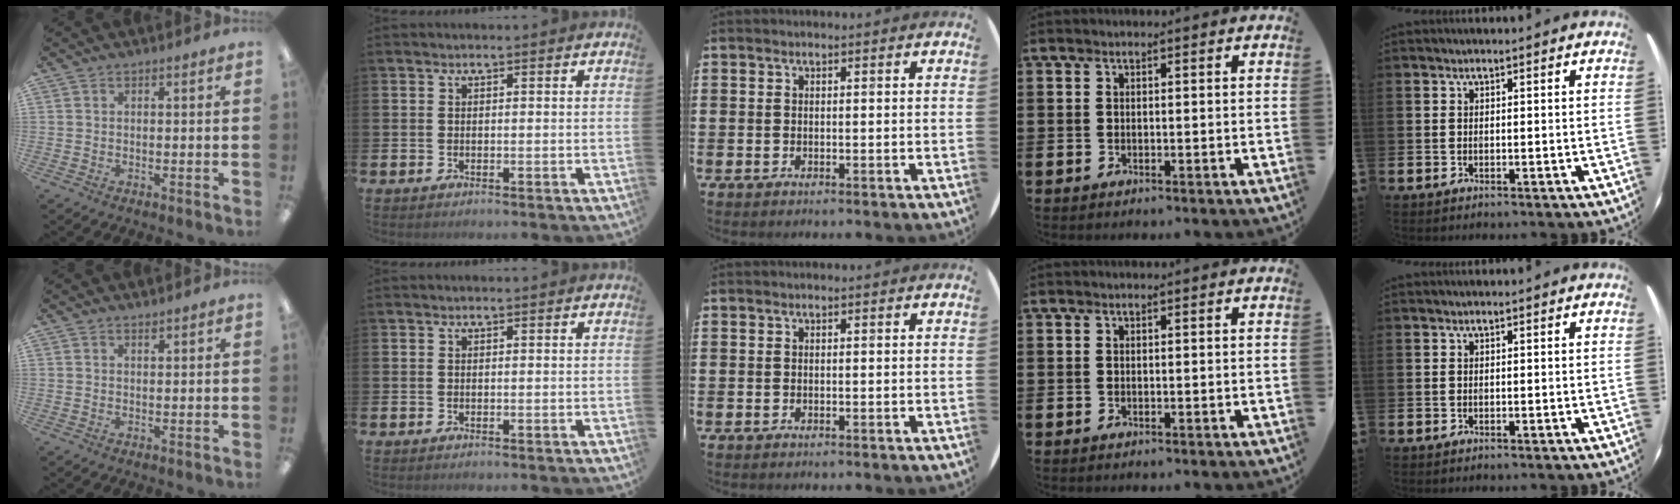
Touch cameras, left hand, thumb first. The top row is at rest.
{"thumb": {"total": 0.9, "force": [0.9, 0.1, 0.2], "torque": [-0.005, 0.000, 0.017]}}